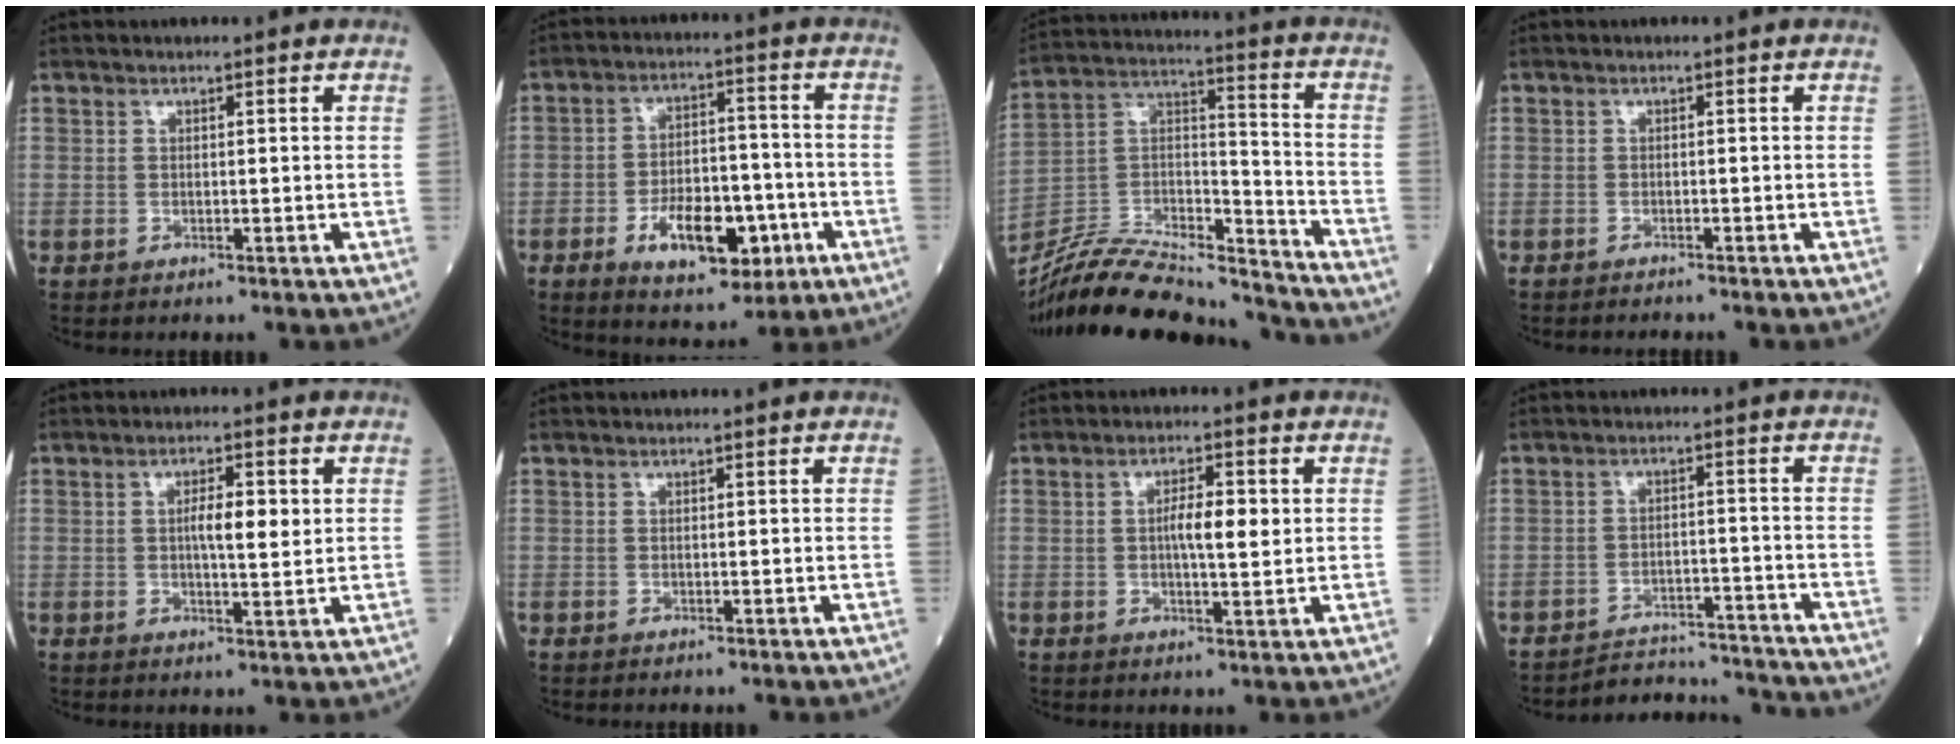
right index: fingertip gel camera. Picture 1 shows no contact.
{"total": 11.4, "force": [-4.6, 5.5, 8.9], "torque": [-0.151, 0.006, -0.066]}
{"total": 23.9, "force": [-22.2, 3.4, 8.3], "torque": [-0.174, 0.012, -0.376]}
{"total": 2.0, "force": [-1.9, 0.2, 0.5], "torque": [-0.010, -0.002, -0.023]}
{"total": 4.7, "force": [0.8, 0.9, 4.5], "torque": [-0.074, 0.002, 0.011]}
{"total": 0.0}
{"total": 4.9, "force": [0.6, 1.0, 4.8], "torque": [-0.080, 0.006, 0.008]}
{"total": 9.5, "force": [-9.4, 0.8, -0.7], "torque": [0.010, 0.020, -0.135]}